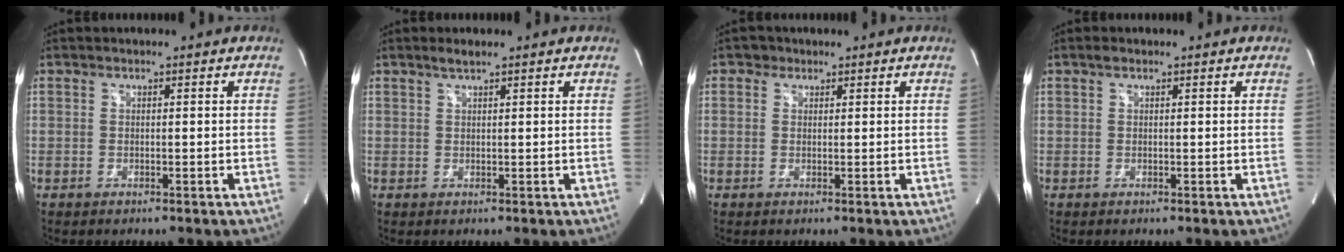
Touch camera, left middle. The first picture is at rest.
{"total": 1.4, "force": [1.2, -0.1, 0.8], "torque": [-0.021, 0.001, 0.025]}
{"total": 1.3, "force": [0.8, 1.0, 0.1], "torque": [0.001, 0.001, 0.009]}
{"total": 0.7, "force": [0.5, 0.2, 0.5], "torque": [-0.013, 0.006, 0.010]}